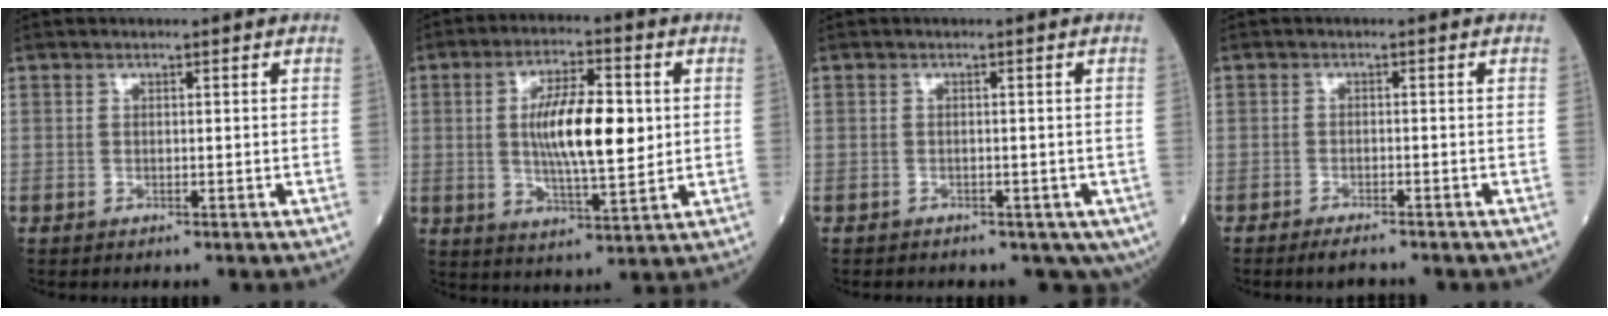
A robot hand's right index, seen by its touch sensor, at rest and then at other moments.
{"total": 11.9, "force": [1.2, 3.1, 11.4], "torque": [-0.204, 0.003, 0.019]}
{"total": 5.9, "force": [-3.3, 4.0, 2.8], "torque": [-0.026, -0.002, -0.044]}
{"total": 2.7, "force": [-2.3, 0.5, 1.2], "torque": [-0.025, -0.005, -0.039]}